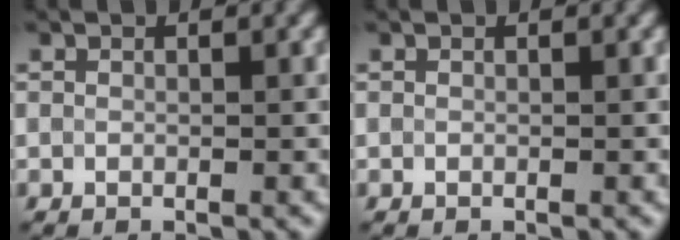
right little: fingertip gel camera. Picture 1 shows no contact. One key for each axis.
{"total": 0.0}